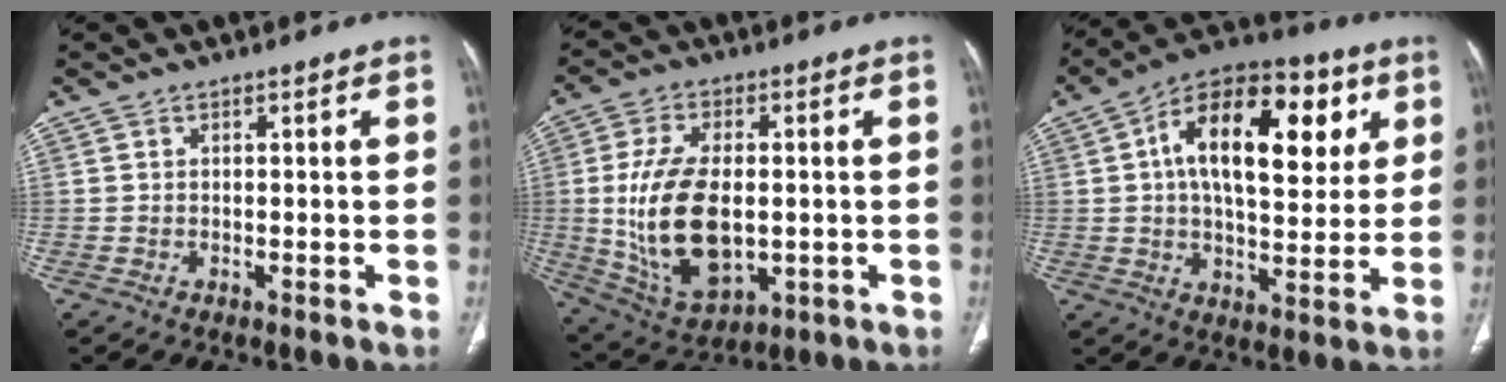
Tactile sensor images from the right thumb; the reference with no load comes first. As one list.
[{"total": 17.0, "force": [-0.7, 9.5, 14.1], "torque": [-0.266, -0.007, 0.006]}, {"total": 21.9, "force": [6.0, 11.5, 17.6], "torque": [-0.238, 0.008, 0.081]}]